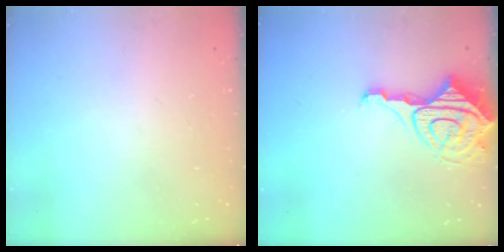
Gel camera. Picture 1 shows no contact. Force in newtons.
{"total": 12.1, "press": 12.0, "slide": 1.1}